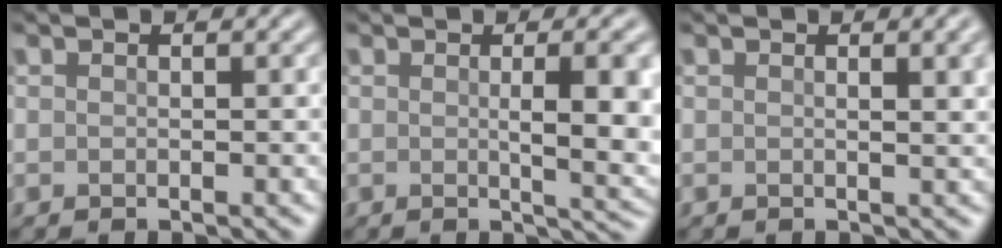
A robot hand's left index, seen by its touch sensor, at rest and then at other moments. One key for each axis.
{"total": 7.0, "fx": 0.1, "fy": 1.9, "fz": 6.8, "tx": -0.069, "ty": 0.006, "tz": 0.008}
{"total": 4.4, "fx": 1.4, "fy": 1.8, "fz": 3.8, "tx": -0.024, "ty": 0.023, "tz": 0.002}